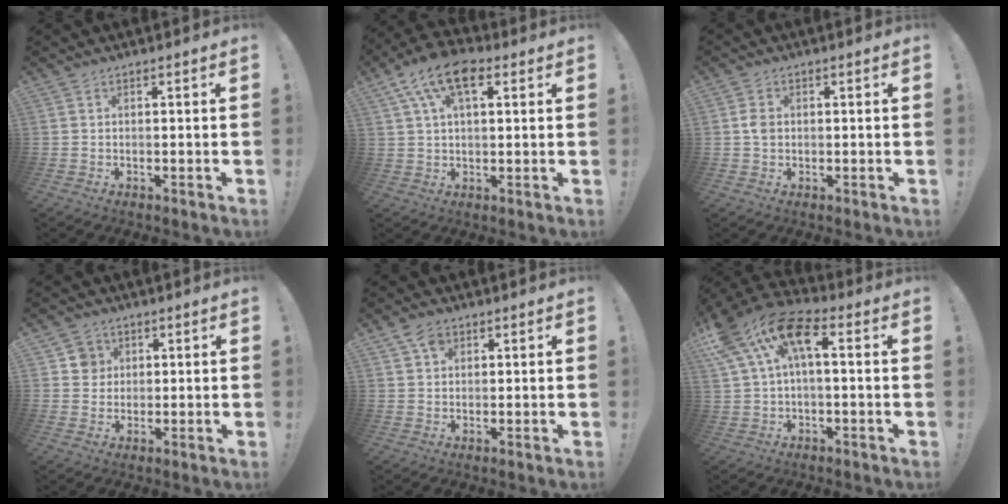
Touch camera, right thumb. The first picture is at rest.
{"total": 12.1, "force": [5.2, 6.5, 8.9], "torque": [-0.156, -0.001, 0.099]}
{"total": 2.5, "force": [-0.1, 1.9, 1.7], "torque": [-0.032, 0.006, -0.002]}
{"total": 5.2, "force": [1.8, 4.8, 0.9], "torque": [-0.005, -0.003, 0.033]}
{"total": 4.3, "force": [2.2, 3.1, 1.9], "torque": [-0.021, -0.008, 0.040]}
{"total": 15.0, "force": [4.0, 7.7, 12.2], "torque": [-0.237, -0.001, 0.068]}